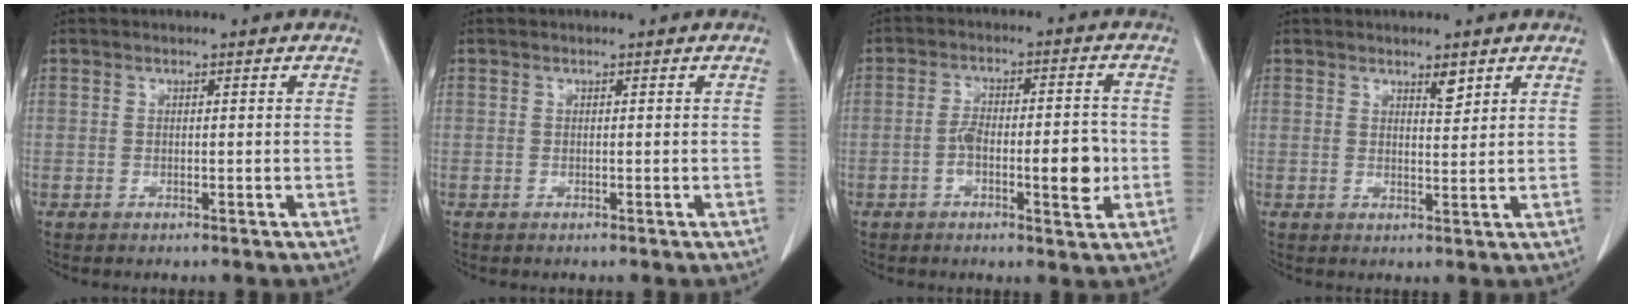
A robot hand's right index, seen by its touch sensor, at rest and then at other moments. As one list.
[{"total": 0.0}, {"total": 8.5, "force": [-2.0, 2.6, 7.9], "torque": [-0.125, 0.012, -0.031]}, {"total": 2.1, "force": [1.5, 0.6, 1.3], "torque": [-0.023, -0.006, 0.027]}]